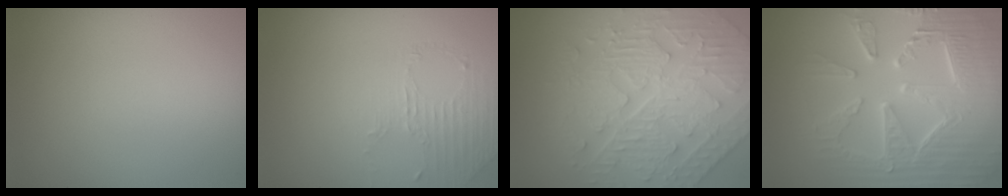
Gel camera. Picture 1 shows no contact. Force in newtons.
{"total": 1.4, "press": 0.6, "slide": 1.2}
{"total": 5.5, "press": 5.2, "slide": 1.8}
{"total": 9.2, "press": 6.6, "slide": 6.3}